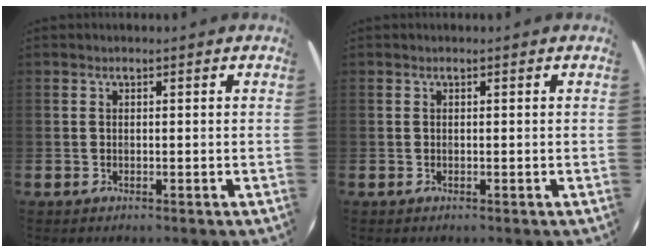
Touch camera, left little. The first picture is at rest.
{"total": 0.0}